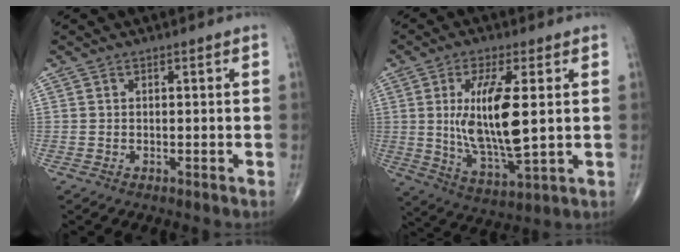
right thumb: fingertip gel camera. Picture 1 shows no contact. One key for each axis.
{"total": 14.7, "fx": 1.8, "fy": 4.6, "fz": 13.9, "tx": -0.261, "ty": -0.020, "tz": 0.040}